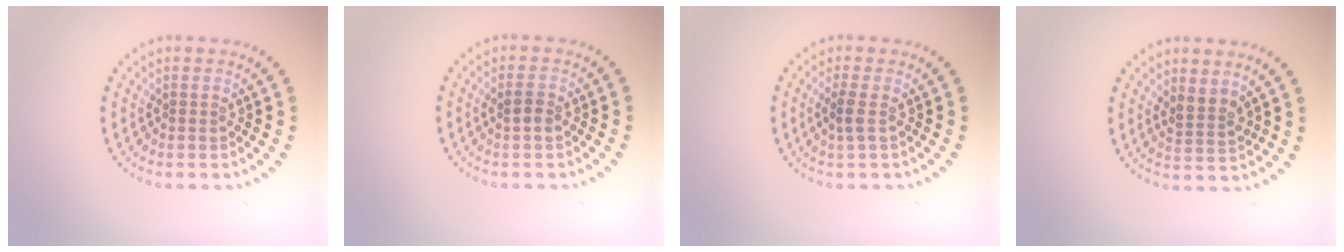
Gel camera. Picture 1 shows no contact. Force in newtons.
{"total": 1.3, "press": 1.2, "slide": 0.3}
{"total": 1.2, "press": 1.0, "slide": 0.7}
{"total": 2.0, "press": 1.7, "slide": 1.2}